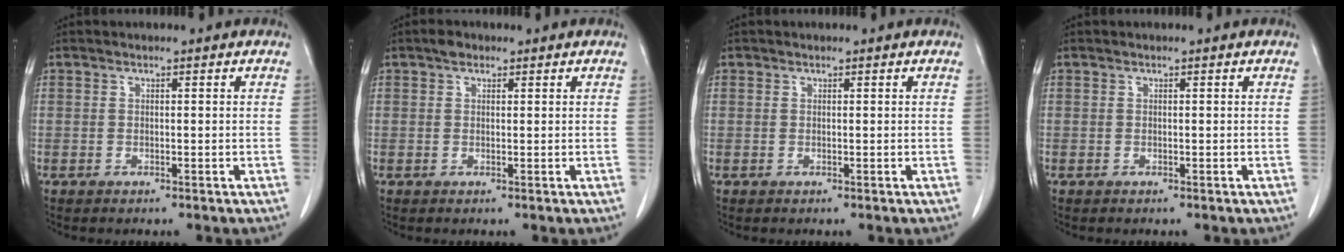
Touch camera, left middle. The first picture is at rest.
{"total": 1.2, "force": [0.8, 0.7, 0.5], "torque": [-0.012, 0.006, 0.011]}
{"total": 0.0}
{"total": 0.0}